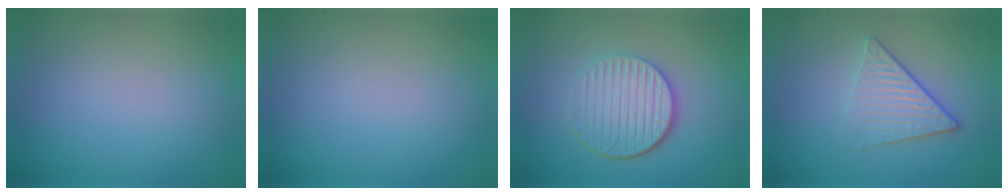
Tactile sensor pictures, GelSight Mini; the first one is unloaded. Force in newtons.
{"total": 0.0}
{"total": 5.3, "press": 3.8, "slide": 3.6}
{"total": 4.1, "press": 2.9, "slide": 2.8}